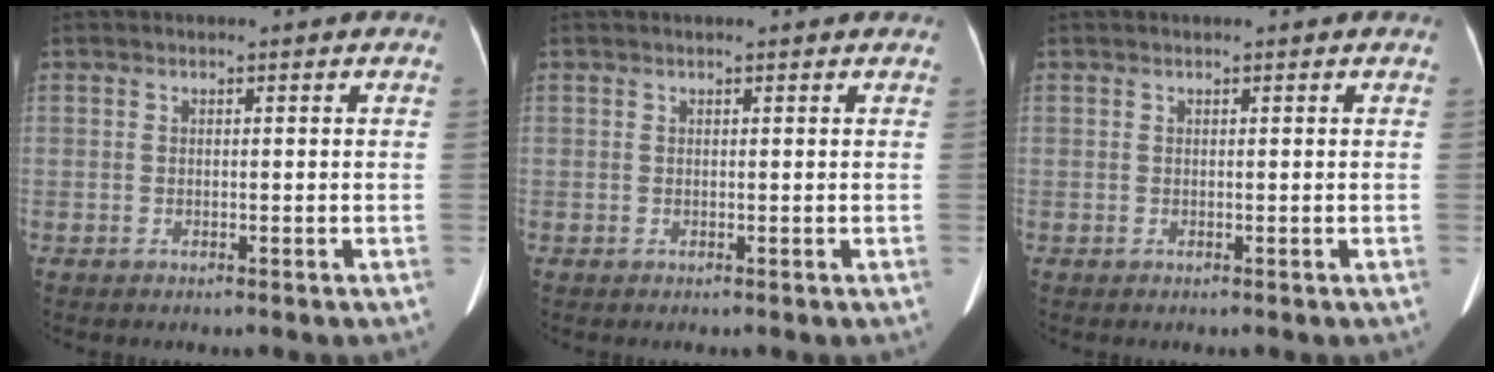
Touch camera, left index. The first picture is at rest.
{"total": 1.6, "force": [1.4, 0.3, 0.6], "torque": [-0.011, 0.018, 0.016]}
{"total": 0.0}